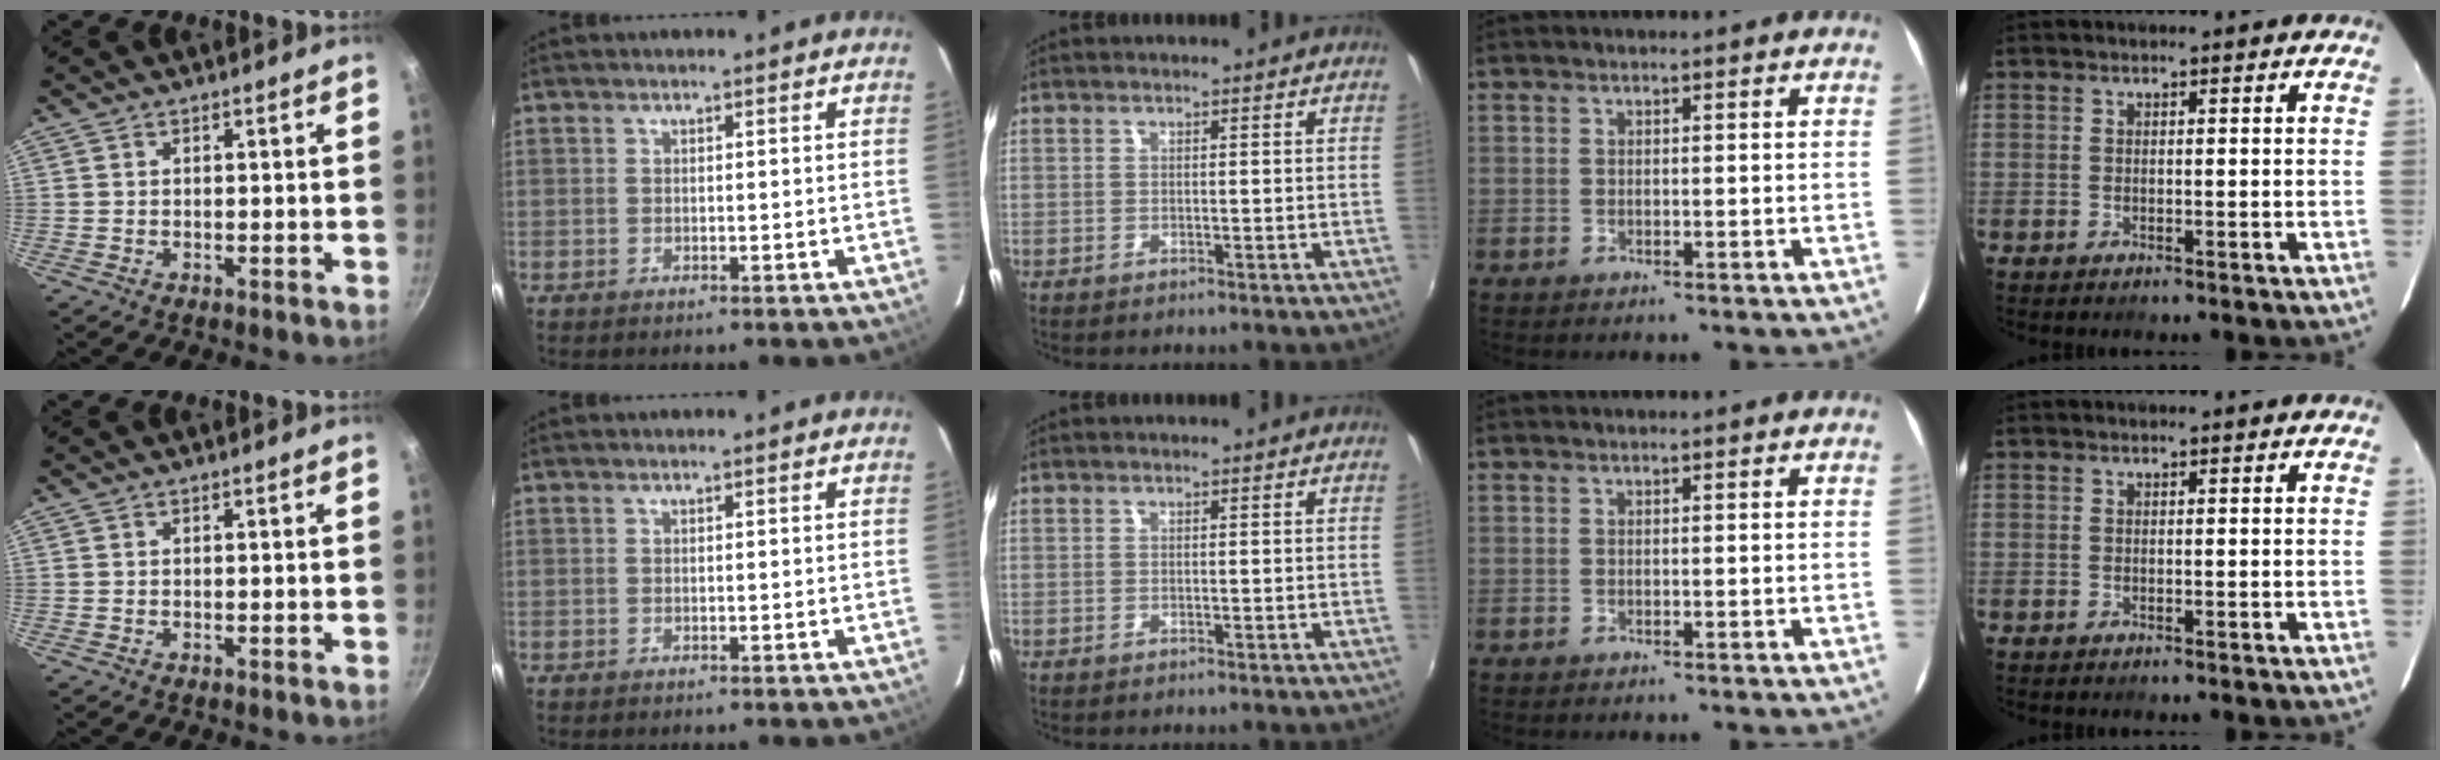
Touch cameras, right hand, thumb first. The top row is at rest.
{}